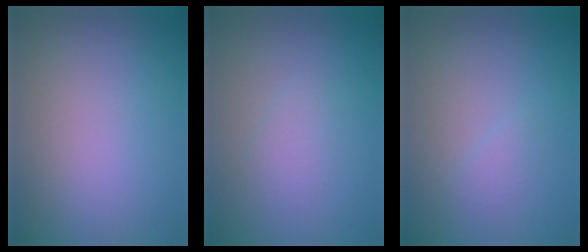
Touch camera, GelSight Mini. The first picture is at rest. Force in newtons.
{"total": 1.4, "press": 1.4, "slide": 0.0}
{"total": 0.9, "press": 0.9, "slide": 0.0}